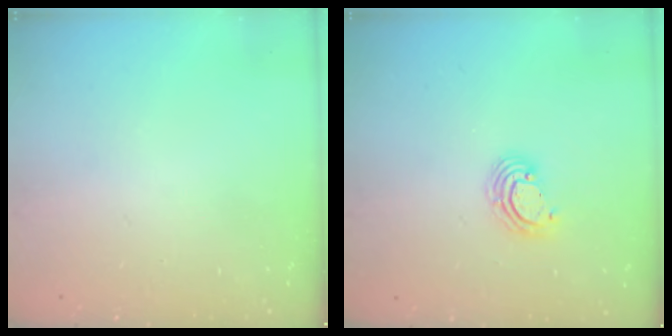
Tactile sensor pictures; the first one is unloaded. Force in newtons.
{"total": 3.6, "press": 3.6, "slide": 0.2}